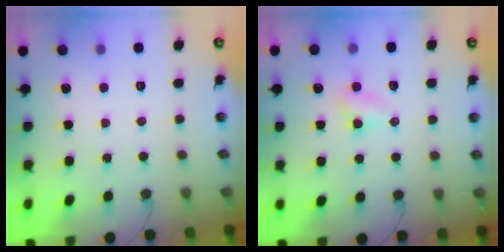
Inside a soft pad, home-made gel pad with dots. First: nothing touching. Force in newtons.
{"total": 2.9, "press": 2.9, "slide": 0.3}